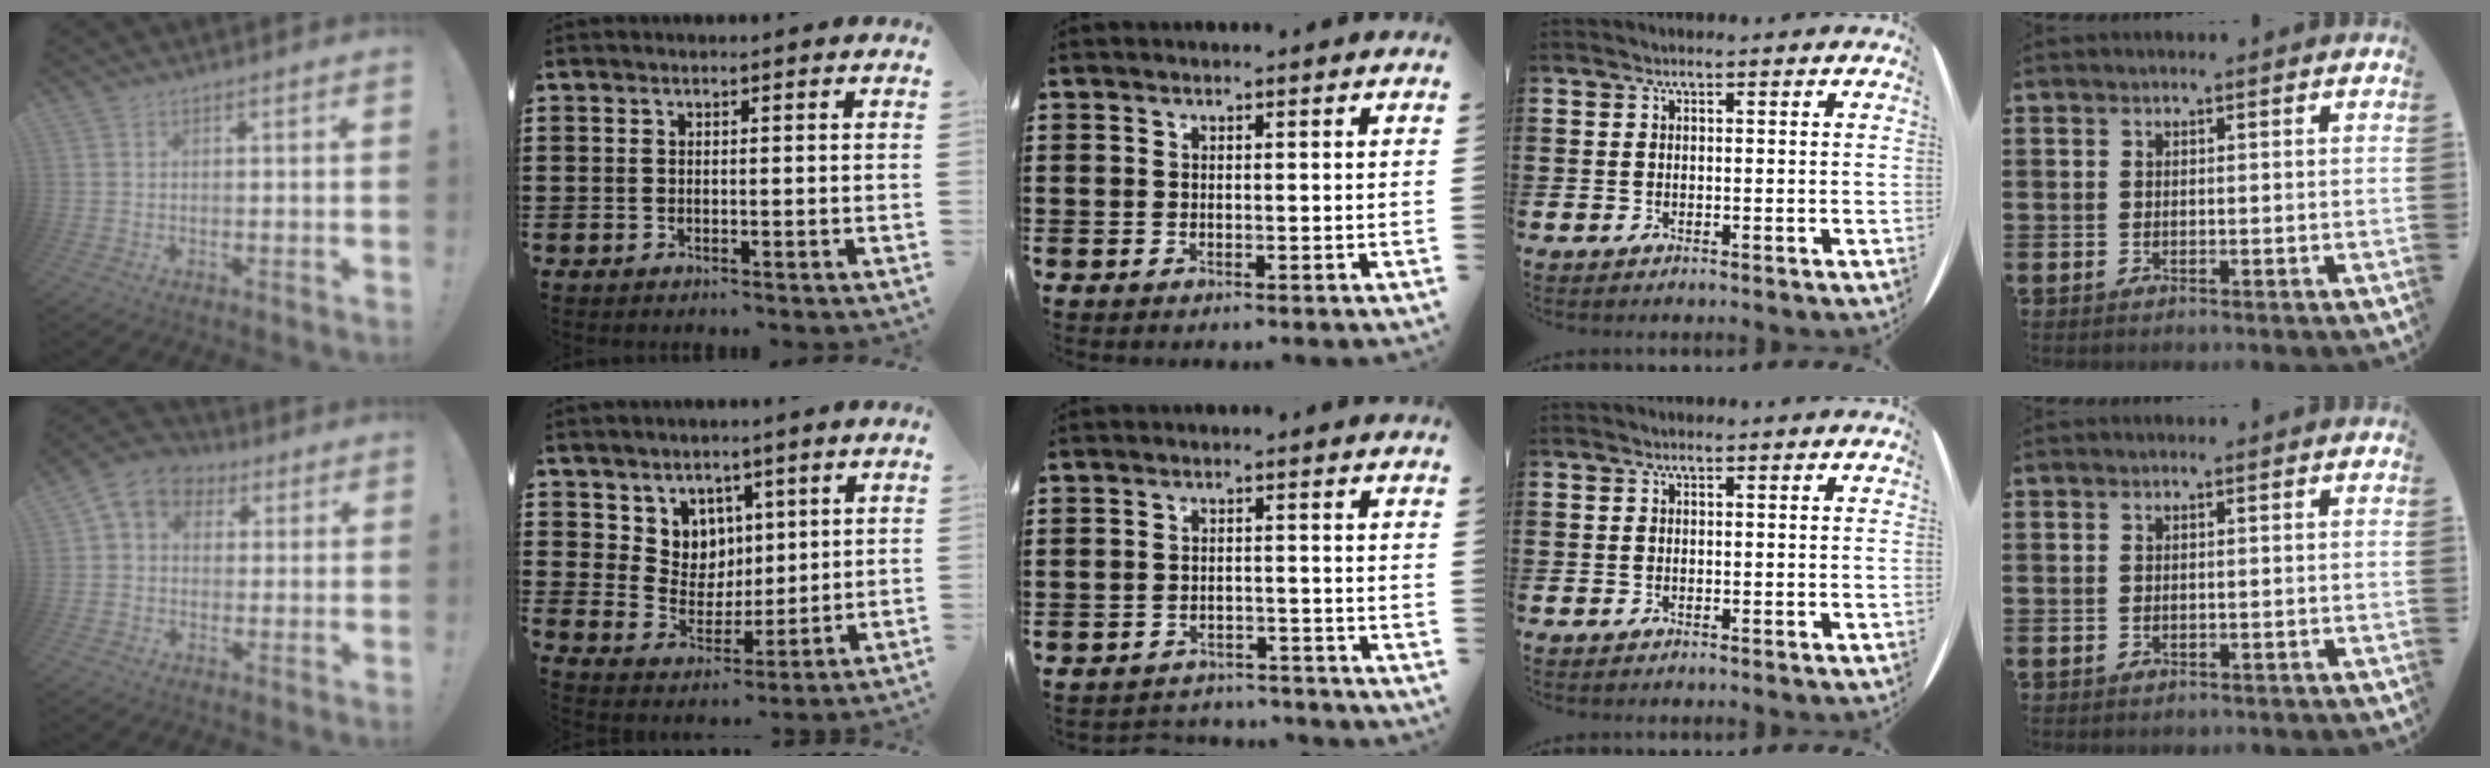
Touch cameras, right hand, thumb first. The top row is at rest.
{"thumb": {"total": 7.1, "force": [2.0, 6.0, 3.3], "torque": [-0.046, -0.002, 0.043]}, "index": {"total": 6.5, "force": [4.1, 5.0, -0.3], "torque": [-0.037, -0.019, 0.081]}, "middle": {"total": 2.7, "force": [-2.7, 0.4, -0.2], "torque": [-0.007, -0.001, -0.058]}}